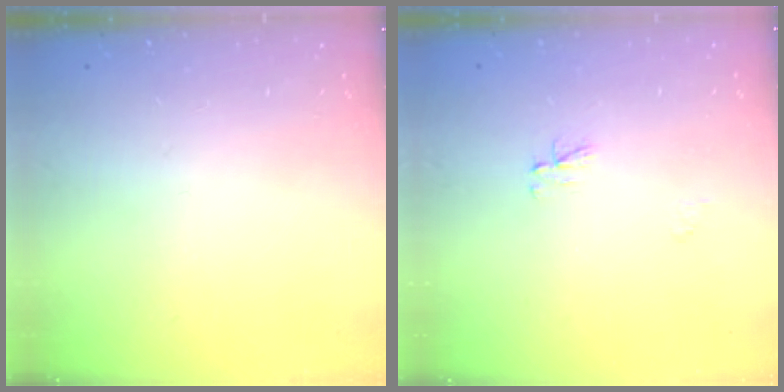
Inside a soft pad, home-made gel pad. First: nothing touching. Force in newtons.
{"total": 3.0, "press": 3.0, "slide": 0.4}